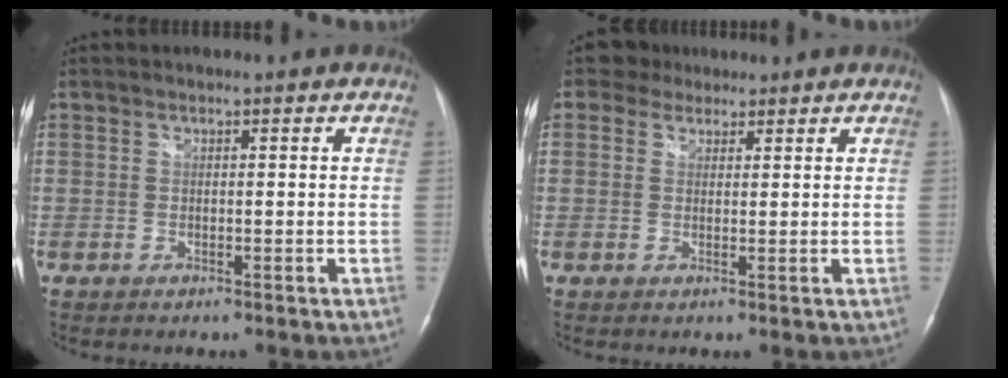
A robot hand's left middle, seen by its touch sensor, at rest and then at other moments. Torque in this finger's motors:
{"motor_torque": [0.02, 0.02, -0.17, -0.01]}